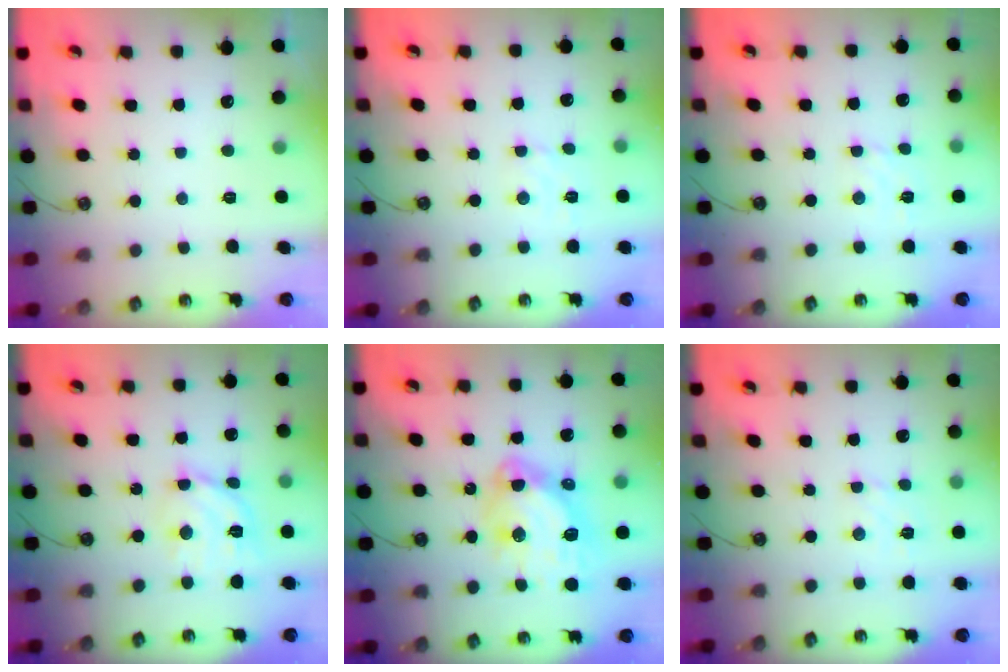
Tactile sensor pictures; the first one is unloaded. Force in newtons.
{"total": 1.9, "press": 1.8, "slide": 0.6}
{"total": 3.1, "press": 3.0, "slide": 0.5}
{"total": 12.6, "press": 12.6, "slide": 1.1}
{"total": 15.7, "press": 15.6, "slide": 1.6}
{"total": 2.7, "press": 2.7, "slide": 0.4}